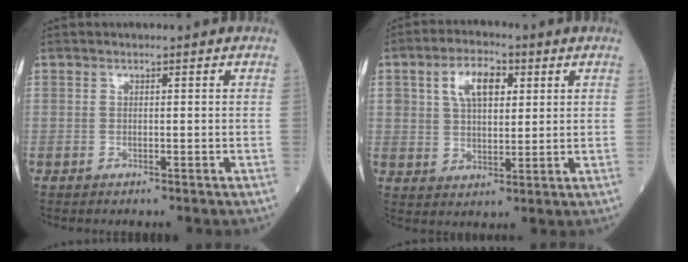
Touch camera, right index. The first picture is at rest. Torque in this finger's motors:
{"motor_torque": [0.19, 0.13, 0.16, 0.06]}